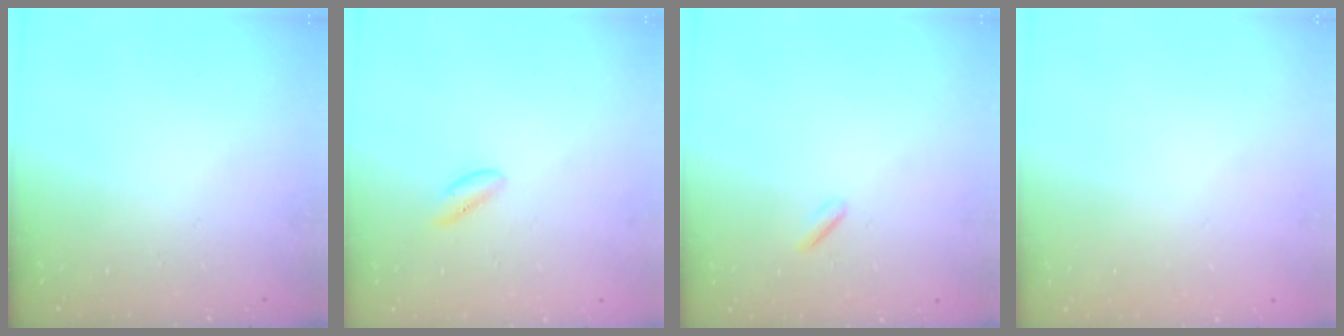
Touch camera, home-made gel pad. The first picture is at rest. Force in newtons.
{"total": 0.5, "press": 0.4, "slide": 0.4}
{"total": 0.8, "press": 0.7, "slide": 0.4}
{"total": 2.0, "press": 2.0, "slide": 0.1}